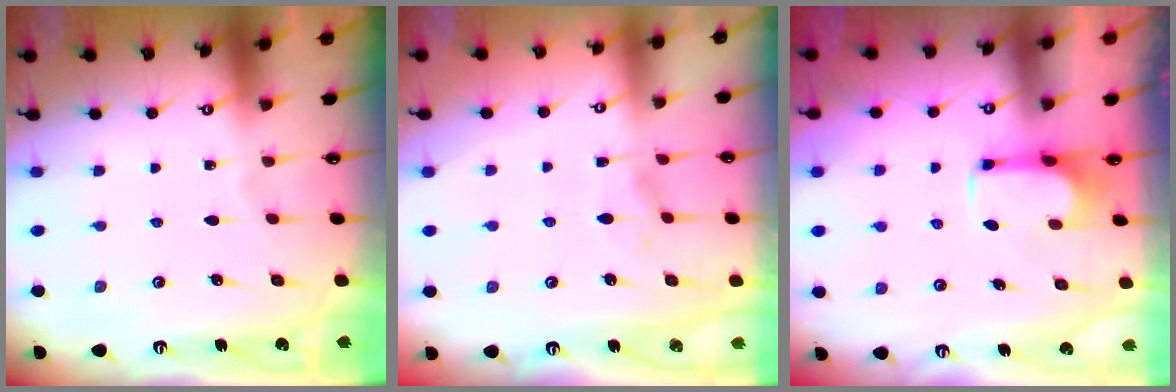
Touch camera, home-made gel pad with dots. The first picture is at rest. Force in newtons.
{"total": 1.8, "press": 1.5, "slide": 1.0}
{"total": 0.9, "press": 0.7, "slide": 0.6}